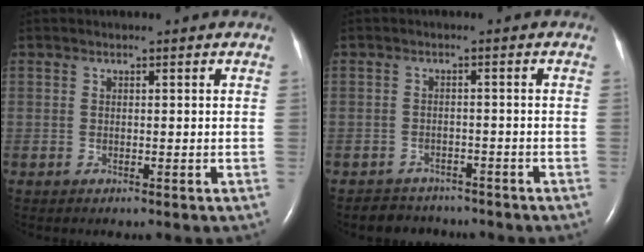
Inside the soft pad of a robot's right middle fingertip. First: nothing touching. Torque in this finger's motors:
{"motor_torque": [0.14, -0.14, -0.02, 0.00]}